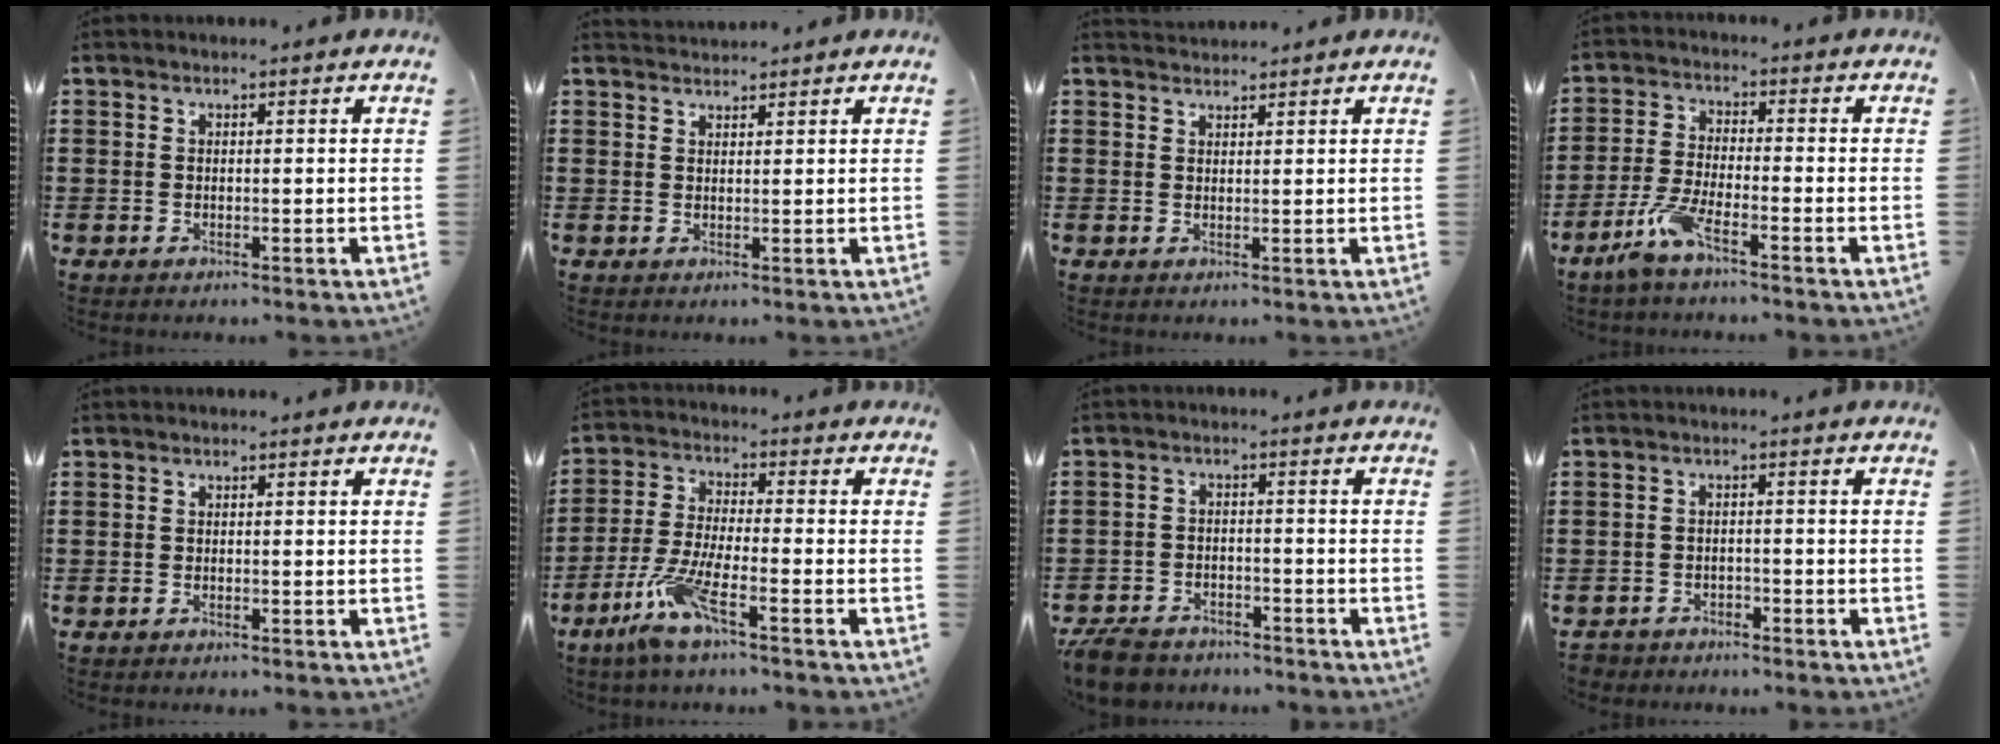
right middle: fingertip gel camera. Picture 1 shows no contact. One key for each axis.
{"total": 1.6, "fx": 1.6, "fy": 0.1, "fz": -0.3, "tx": 0.000, "ty": 0.002, "tz": 0.033}
{"total": 1.6, "fx": 1.6, "fy": 0.2, "fz": -0.1, "tx": -0.001, "ty": 0.002, "tz": 0.031}
{"total": 5.6, "fx": -3.8, "fy": 0.7, "fz": 4.0, "tx": -0.101, "ty": -0.016, "tz": -0.076}
{"total": 0.0}
{"total": 7.3, "fx": -4.7, "fy": 0.9, "fz": 5.4, "tx": -0.129, "ty": -0.016, "tz": -0.094}
{"total": 4.9, "fx": -4.7, "fy": 1.1, "fz": 1.0, "tx": -0.034, "ty": 0.003, "tz": -0.096}
{"total": 2.0, "fx": -1.9, "fy": 0.6, "fz": 0.0, "tx": -0.007, "ty": -0.001, "tz": -0.041}